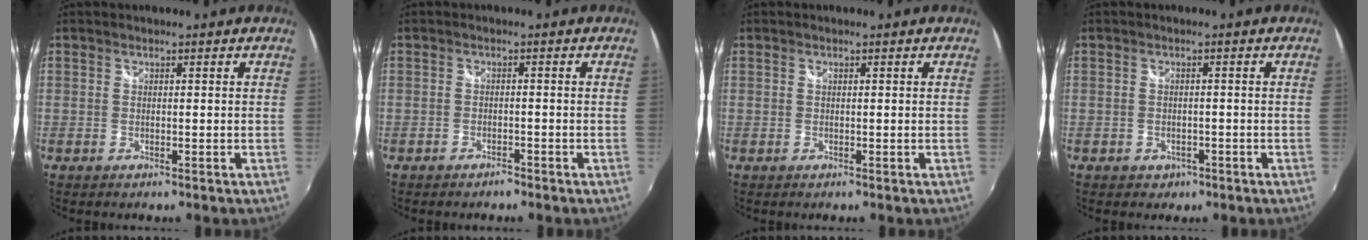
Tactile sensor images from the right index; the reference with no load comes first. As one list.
[{"total": 1.9, "force": [-1.7, 0.8, 0.5], "torque": [-0.012, -0.005, -0.028]}, {"total": 0.0}, {"total": 2.9, "force": [-1.3, 2.4, 0.8], "torque": [-0.020, 0.000, -0.015]}]